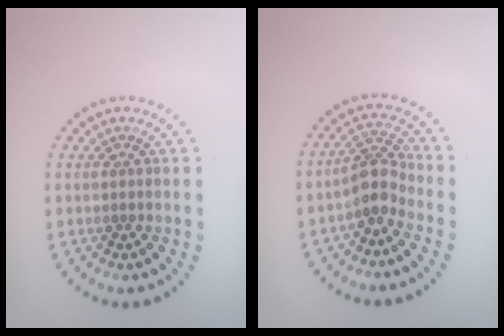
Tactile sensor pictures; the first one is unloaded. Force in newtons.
{"total": 2.8, "press": 2.1, "slide": 1.8}